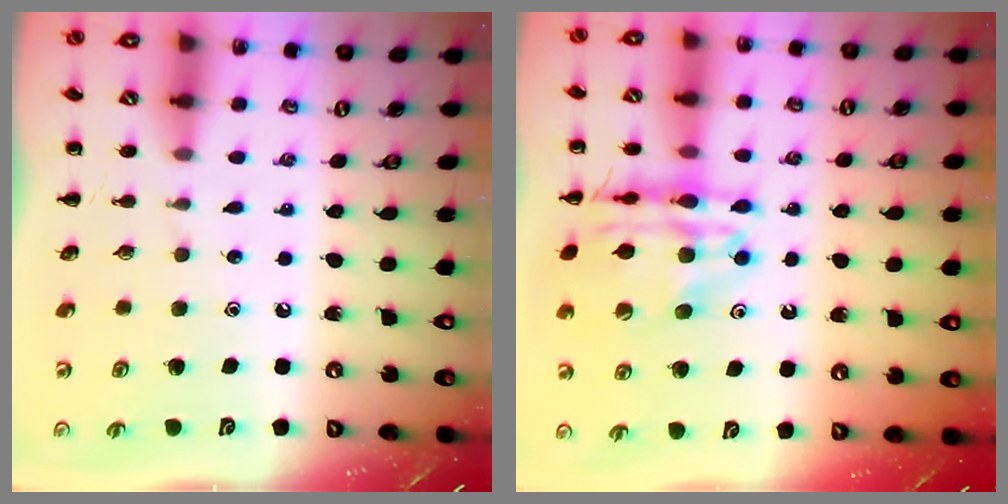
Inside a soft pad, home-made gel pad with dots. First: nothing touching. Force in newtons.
{"total": 16.0, "press": 15.7, "slide": 3.0}